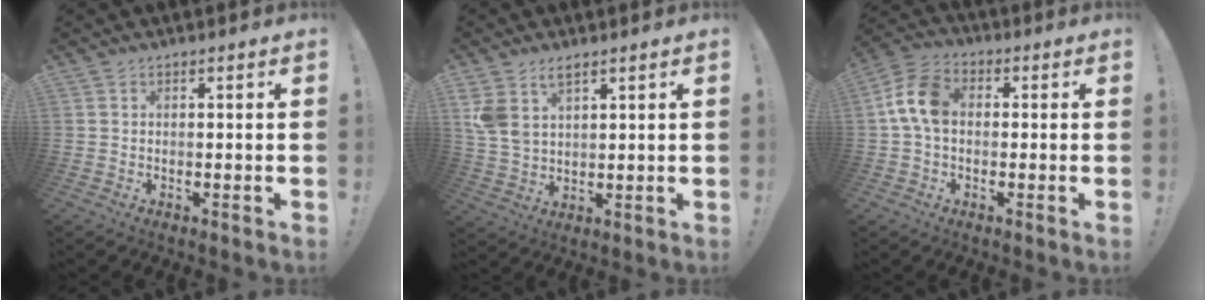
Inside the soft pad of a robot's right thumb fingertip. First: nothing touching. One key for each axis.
{"total": 7.2, "fx": 4.5, "fy": 4.1, "fz": 4.0, "tx": -0.079, "ty": -0.012, "tz": 0.088}
{"total": 10.5, "fx": 0.5, "fy": 7.1, "fz": 7.7, "tx": -0.155, "ty": 0.019, "tz": 0.017}